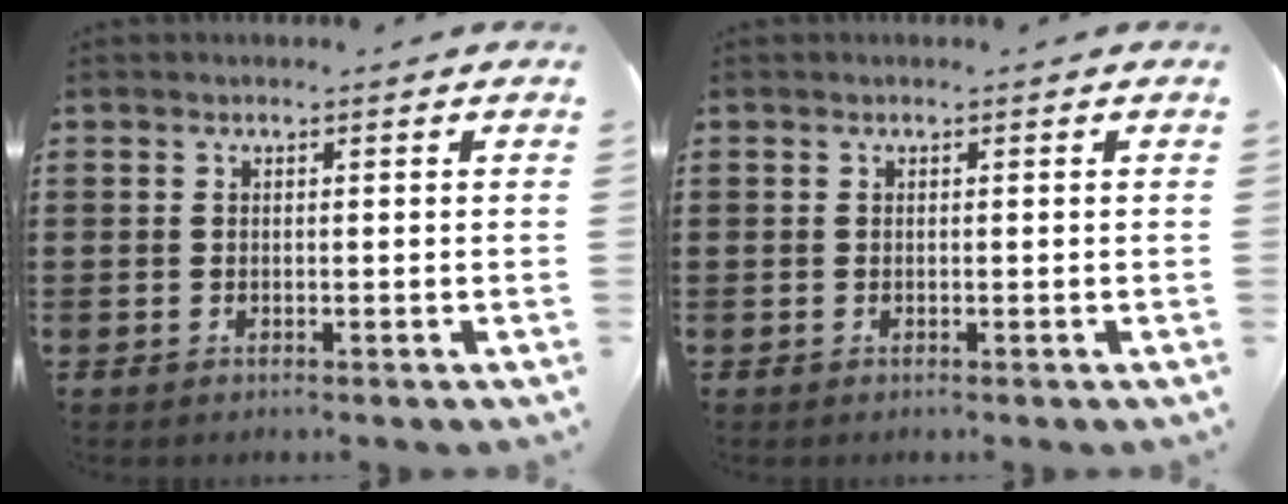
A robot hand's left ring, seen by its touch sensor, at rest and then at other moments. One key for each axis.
{"total": 0.0}